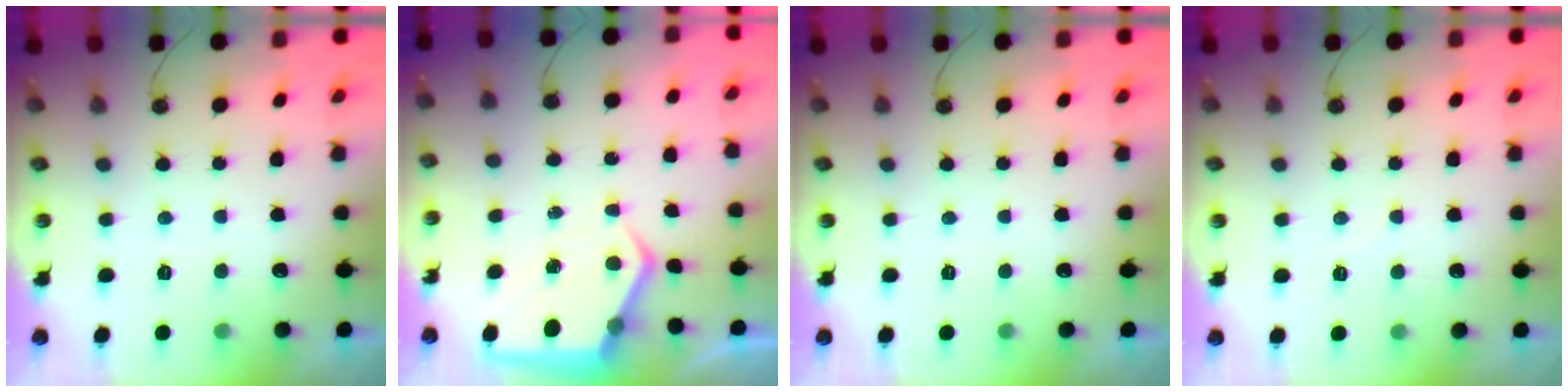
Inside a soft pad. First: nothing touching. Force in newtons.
{"total": 7.9, "press": 7.9, "slide": 0.9}
{"total": 0.0}
{"total": 5.1, "press": 5.0, "slide": 0.7}